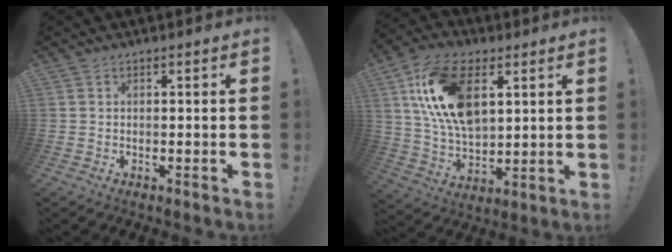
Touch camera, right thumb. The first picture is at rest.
{"total": 19.1, "force": [6.9, 11.3, 13.7], "torque": [-0.270, -0.017, 0.122]}